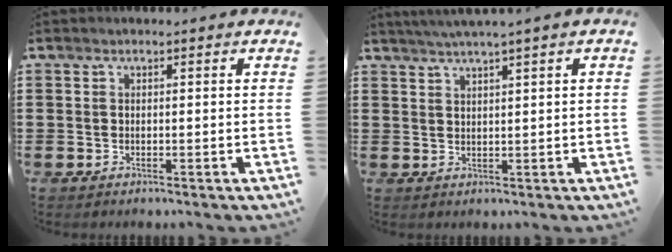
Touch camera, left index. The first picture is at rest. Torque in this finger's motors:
{"motor_torque": [2.14, 0.00, 0.43, 0.06]}